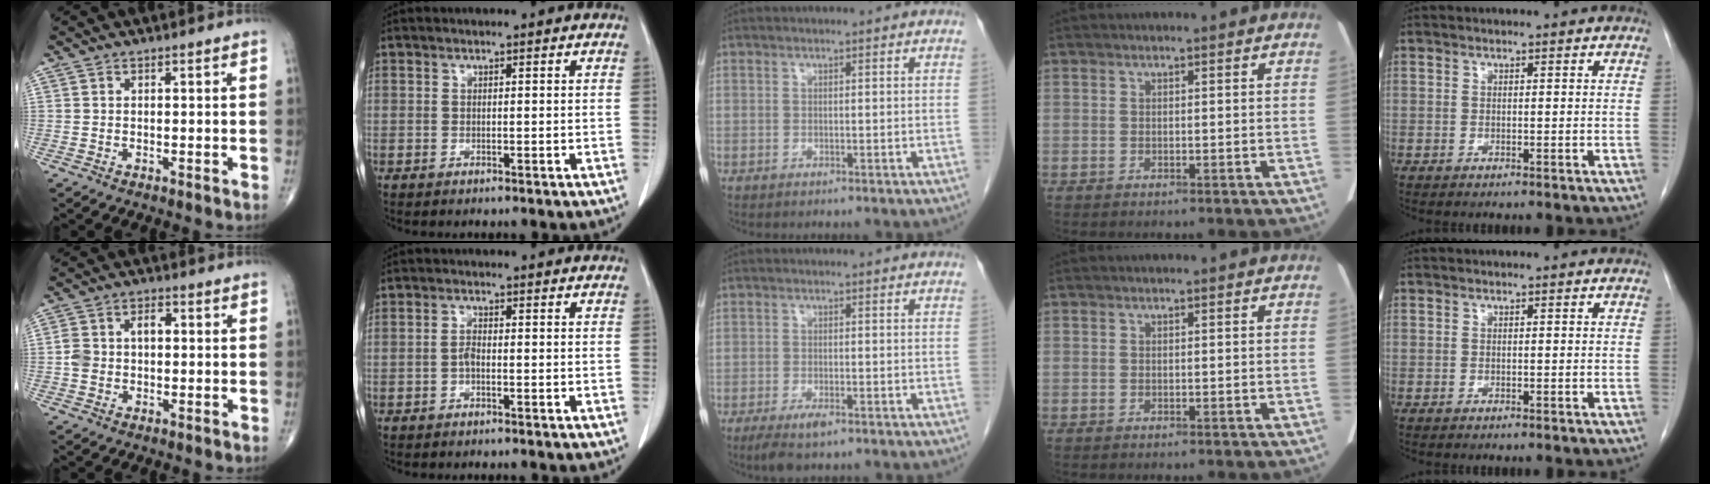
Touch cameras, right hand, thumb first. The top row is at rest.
{"thumb": {"total": 5.5, "force": [0.0, 3.8, 3.9], "torque": [-0.075, 0.028, -0.001]}, "index": {"total": 1.6, "force": [-0.3, 0.5, 1.5], "torque": [-0.024, 0.003, -0.008]}, "middle": {"total": 3.7, "force": [-2.3, 0.9, 2.7], "torque": [-0.055, -0.007, -0.038]}}